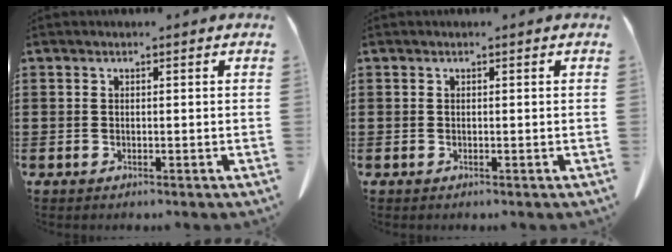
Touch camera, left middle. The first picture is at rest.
{"total": 0.0}